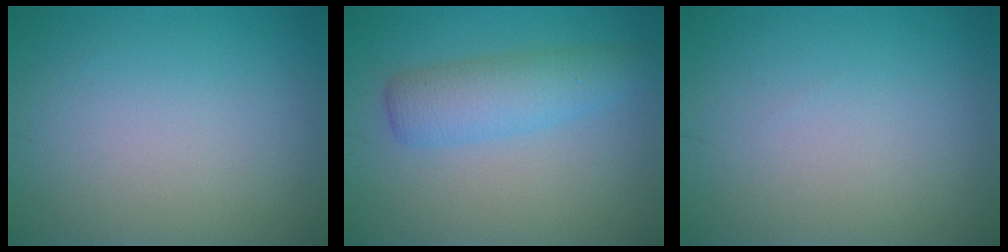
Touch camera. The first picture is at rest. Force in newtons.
{"total": 4.0, "press": 4.0, "slide": 0.1}
{"total": 0.0}